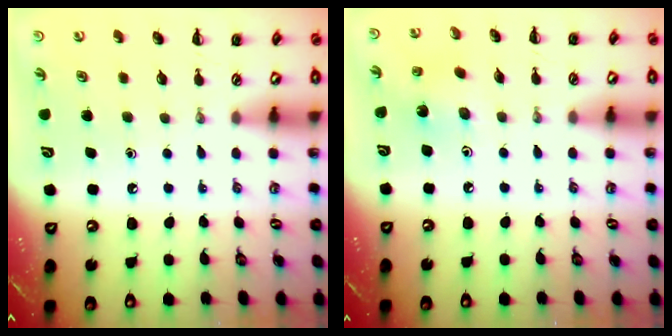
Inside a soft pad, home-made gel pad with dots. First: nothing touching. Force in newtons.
{"total": 2.7, "press": 2.6, "slide": 0.7}